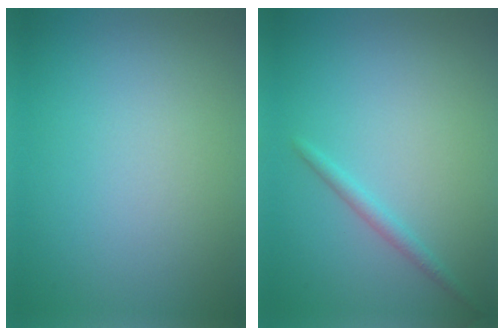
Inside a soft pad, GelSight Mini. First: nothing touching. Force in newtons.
{"total": 1.3, "press": 1.3, "slide": 0.0}